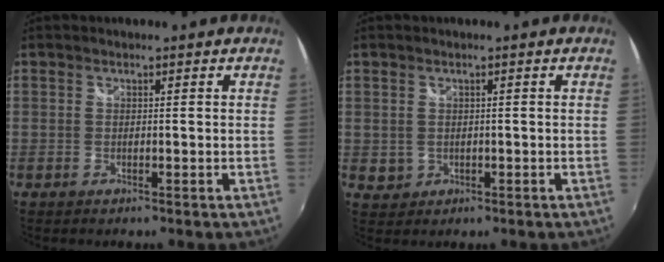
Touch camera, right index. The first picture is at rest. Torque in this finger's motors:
{"motor_torque": [-0.26, 0.21, -0.54, -0.14]}